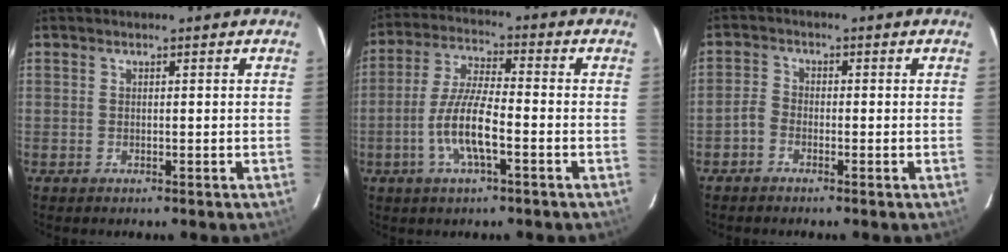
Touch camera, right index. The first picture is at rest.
{"total": 9.6, "force": [-3.5, 2.0, 8.7], "torque": [-0.179, 0.002, -0.068]}
{"total": 2.3, "force": [-1.6, 1.5, 0.8], "torque": [-0.020, 0.007, -0.034]}